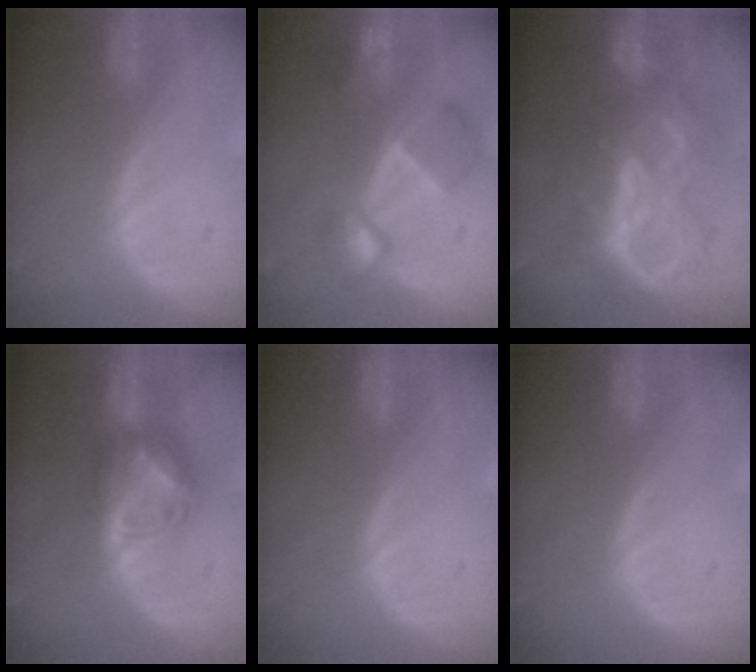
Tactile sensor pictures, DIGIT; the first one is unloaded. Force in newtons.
{"total": 7.5, "press": 6.7, "slide": 3.5}
{"total": 10.5, "press": 10.4, "slide": 1.1}
{"total": 7.7, "press": 6.6, "slide": 4.0}
{"total": 0.0}
{"total": 0.0}